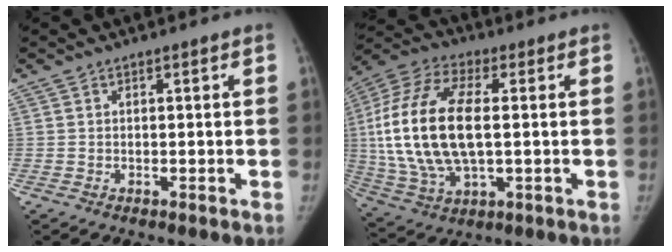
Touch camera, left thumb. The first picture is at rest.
{"total": 21.5, "force": [0.9, 10.6, 18.7], "torque": [-0.401, 0.007, 0.018]}